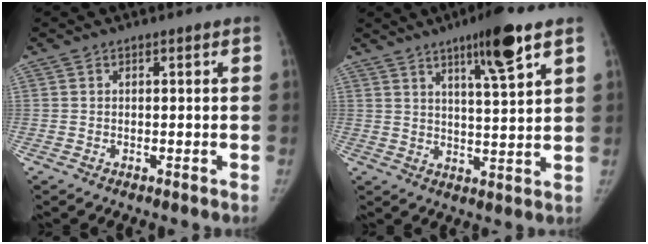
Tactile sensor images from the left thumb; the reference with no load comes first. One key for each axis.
{"total": 10.1, "fx": 6.0, "fy": 1.1, "fz": 8.1, "tx": -0.121, "ty": -0.032, "tz": 0.094}